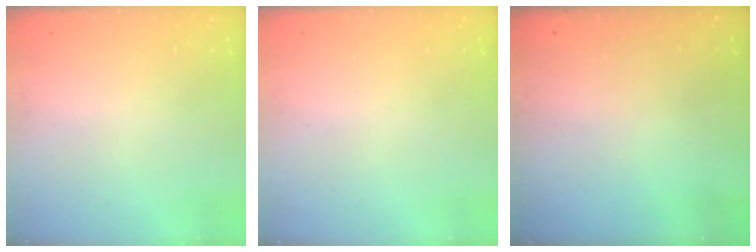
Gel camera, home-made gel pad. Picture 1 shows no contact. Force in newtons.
{"total": 0.0}
{"total": 3.1, "press": 3.1, "slide": 0.3}